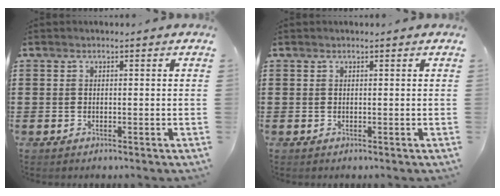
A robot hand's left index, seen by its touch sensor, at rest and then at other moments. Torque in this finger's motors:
{"motor_torque": [0.34, 0.28, 0.06, -0.01]}